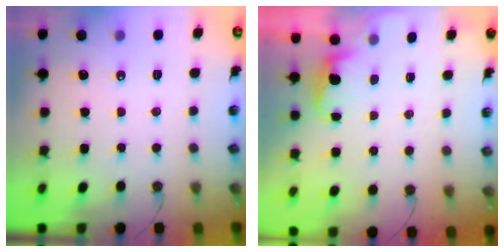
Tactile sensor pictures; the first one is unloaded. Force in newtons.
{"total": 1.2, "press": 1.0, "slide": 0.7}